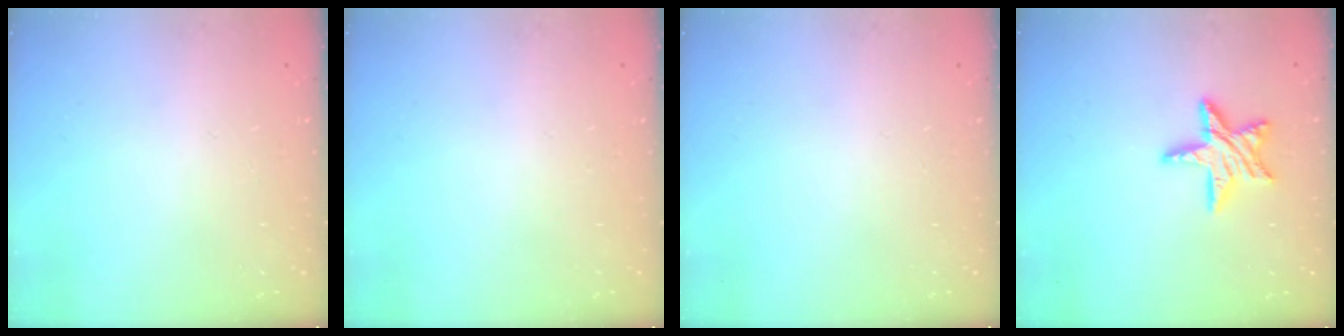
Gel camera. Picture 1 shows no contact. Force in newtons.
{"total": 0.0}
{"total": 0.0}
{"total": 12.1, "press": 12.1, "slide": 1.0}